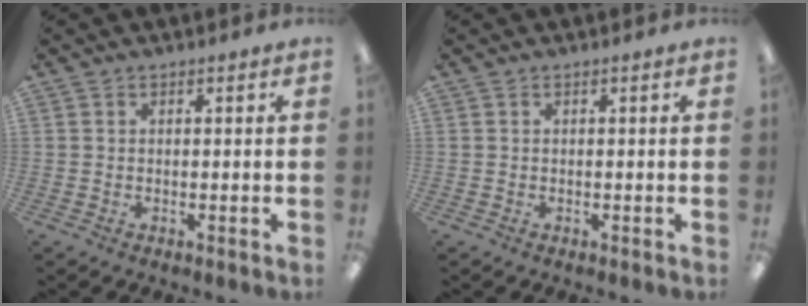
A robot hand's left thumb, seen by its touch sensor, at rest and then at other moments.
{"total": 0.0}